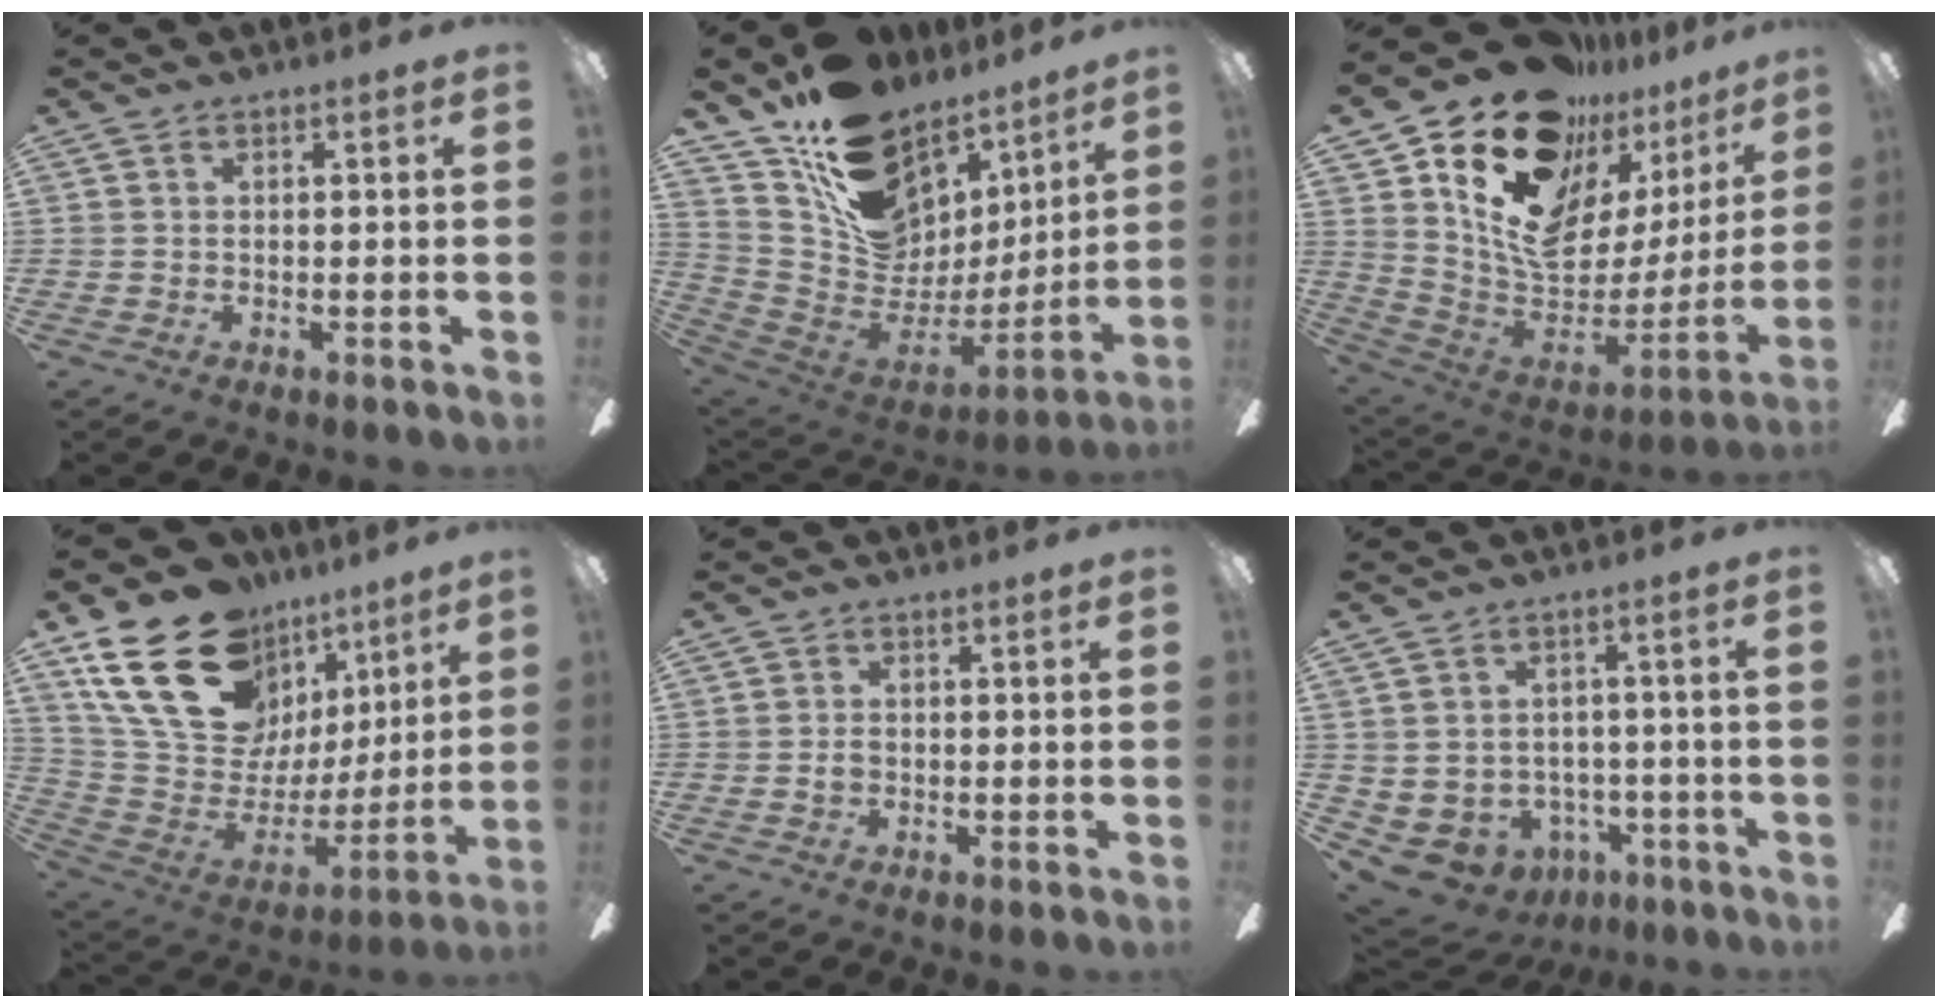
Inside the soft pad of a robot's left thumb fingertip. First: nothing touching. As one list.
[{"total": 17.1, "force": [11.1, 11.0, 6.8], "torque": [-0.118, -0.092, 0.216]}, {"total": 22.5, "force": [11.4, 12.6, 14.8], "torque": [-0.282, -0.073, 0.199]}, {"total": 25.6, "force": [14.6, 16.1, 13.6], "torque": [-0.249, -0.072, 0.282]}, {"total": 1.8, "force": [-0.2, 1.3, 1.3], "torque": [-0.024, 0.005, -0.005]}, {"total": 5.7, "force": [-3.1, 4.4, 1.6], "torque": [-0.055, 0.010, -0.054]}]